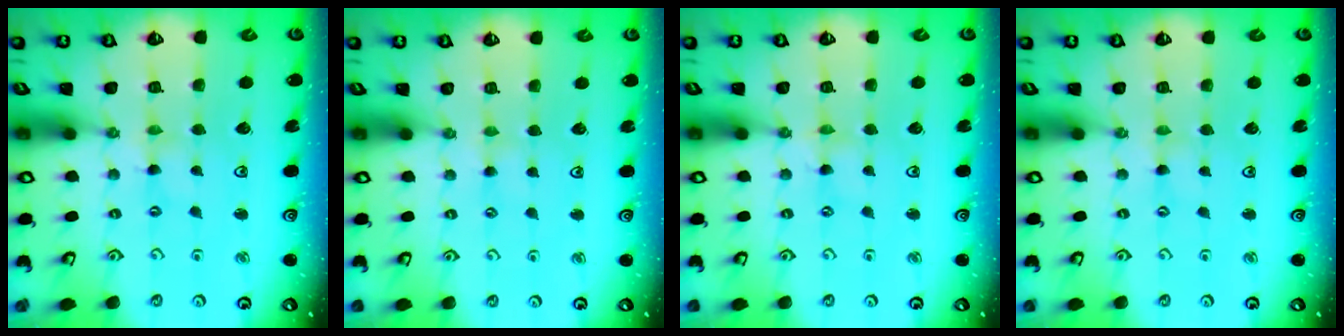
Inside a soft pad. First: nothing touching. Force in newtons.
{"total": 2.1, "press": 2.1, "slide": 0.4}
{"total": 0.0}
{"total": 0.0}